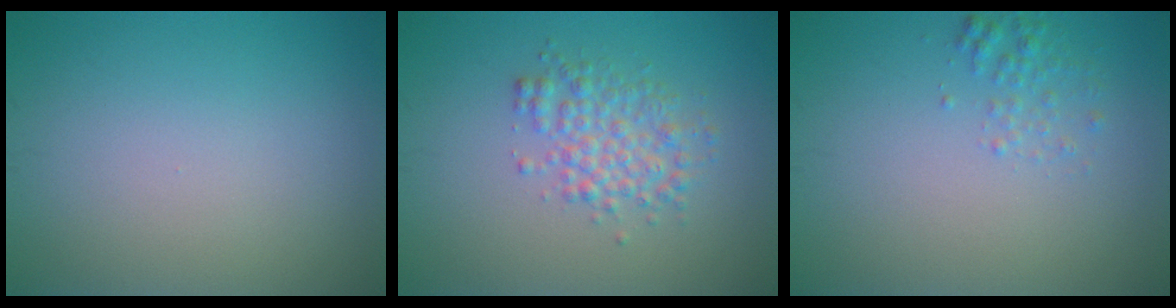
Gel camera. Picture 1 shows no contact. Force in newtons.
{"total": 3.1, "press": 3.1, "slide": 0.1}
{"total": 1.3, "press": 1.3, "slide": 0.1}